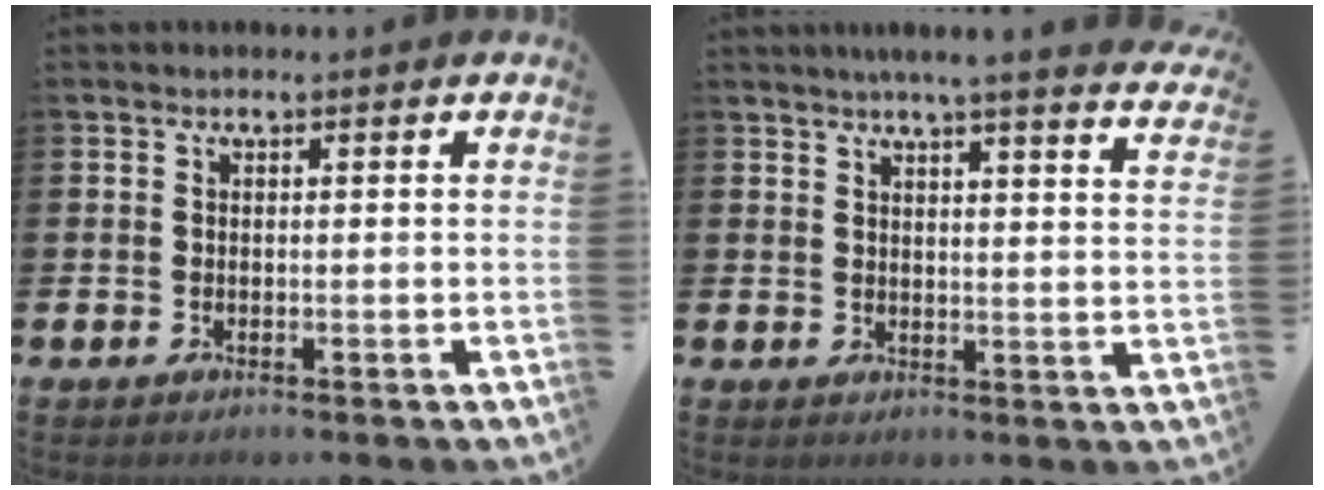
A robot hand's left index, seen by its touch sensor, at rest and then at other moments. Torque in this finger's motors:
{"motor_torque": [1.07, -1.07, 0.30, 0.08]}